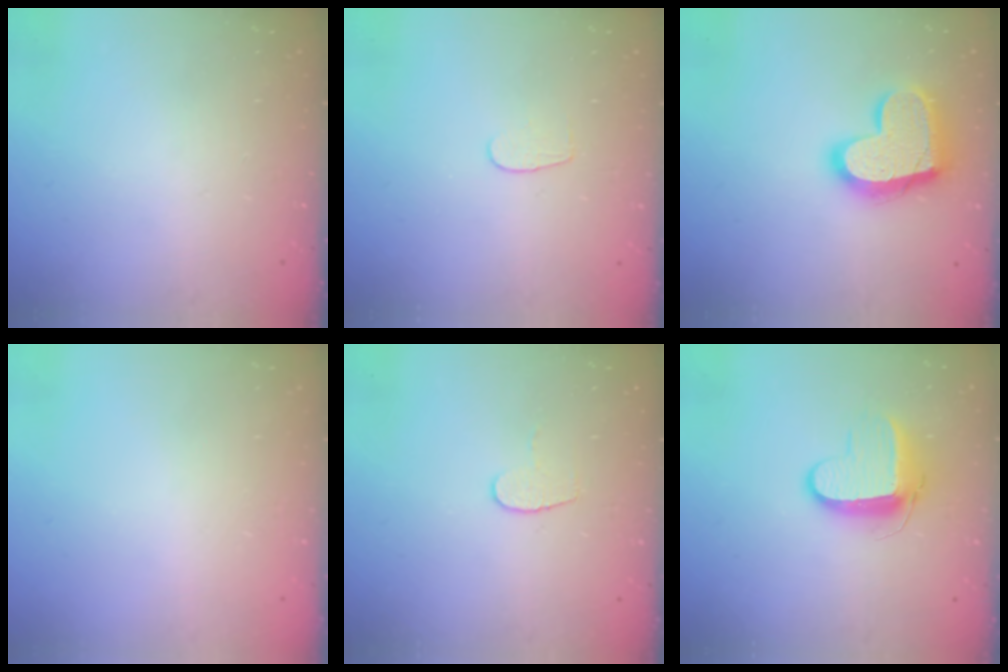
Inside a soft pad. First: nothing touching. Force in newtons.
{"total": 4.3, "press": 4.3, "slide": 0.5}
{"total": 18.3, "press": 18.3, "slide": 1.2}
{"total": 0.6, "press": 0.5, "slide": 0.2}
{"total": 5.0, "press": 5.0, "slide": 0.5}
{"total": 9.6, "press": 9.6, "slide": 0.8}